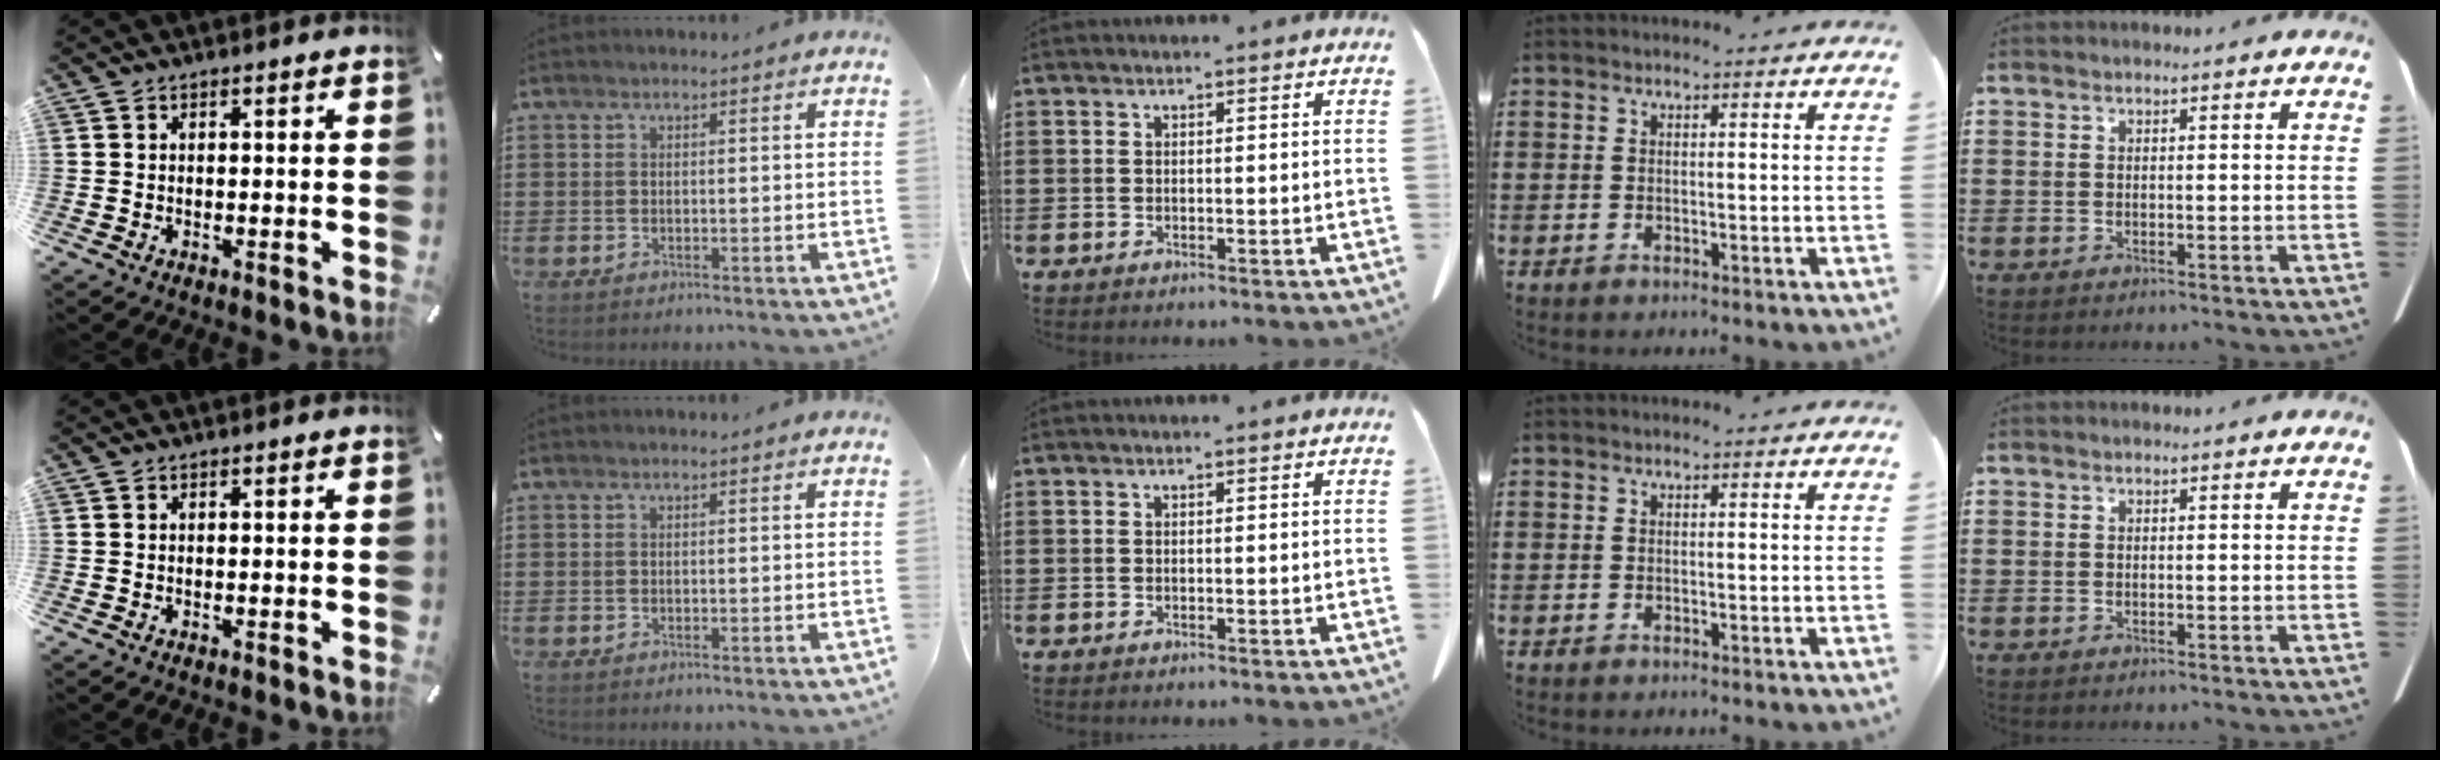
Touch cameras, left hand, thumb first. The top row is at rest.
{}